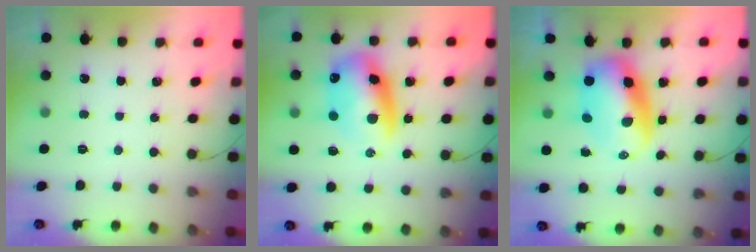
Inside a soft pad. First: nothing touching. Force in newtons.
{"total": 13.6, "press": 13.1, "slide": 3.5}
{"total": 9.8, "press": 9.5, "slide": 2.4}